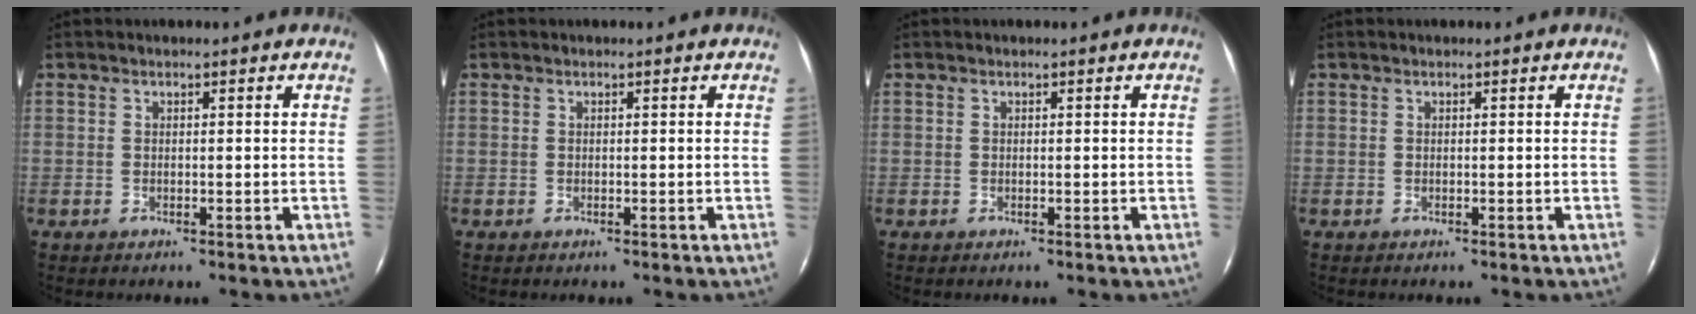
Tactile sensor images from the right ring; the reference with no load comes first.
{"total": 0.0}
{"total": 0.0}
{"total": 0.0}